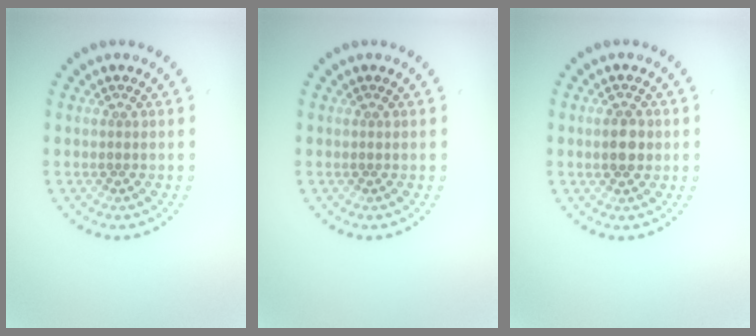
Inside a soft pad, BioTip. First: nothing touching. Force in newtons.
{"total": 0.0}
{"total": 2.6, "press": 2.6, "slide": 0.0}